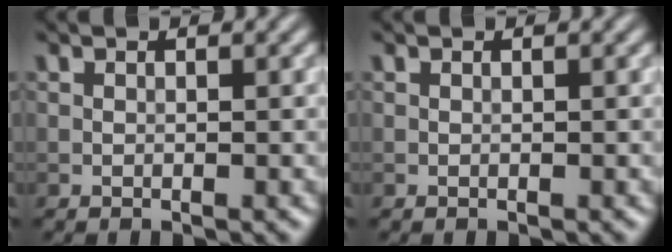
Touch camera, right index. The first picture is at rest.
{"total": 0.0}